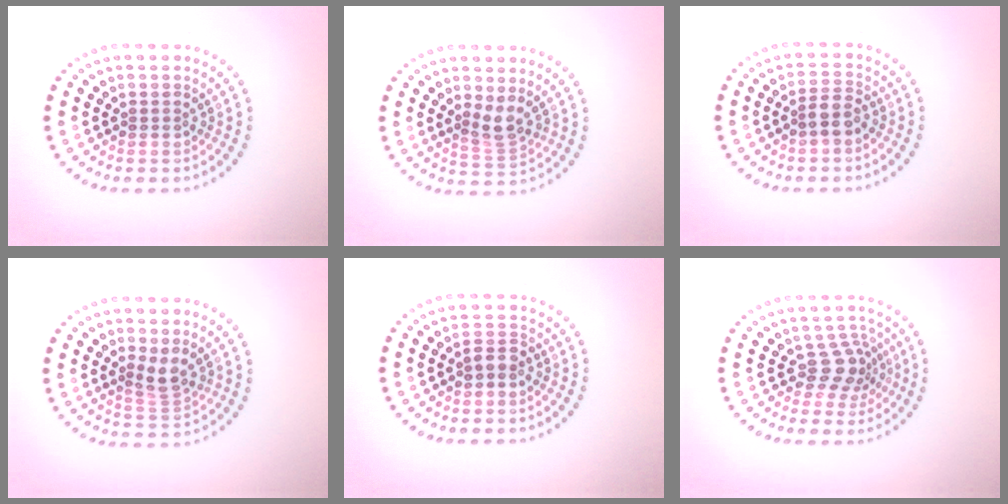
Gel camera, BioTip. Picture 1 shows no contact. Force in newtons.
{"total": 2.2, "press": 1.7, "slide": 1.4}
{"total": 2.1, "press": 1.9, "slide": 0.9}
{"total": 2.1, "press": 1.6, "slide": 1.3}
{"total": 1.5, "press": 1.4, "slide": 0.6}
{"total": 2.8, "press": 2.0, "slide": 1.9}